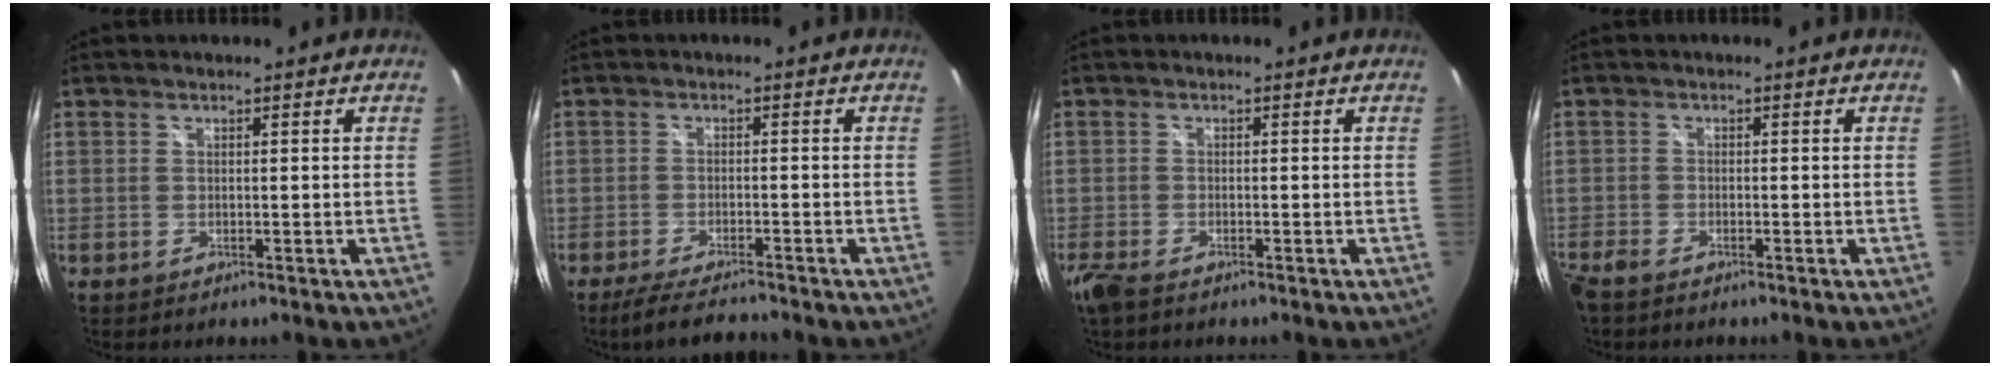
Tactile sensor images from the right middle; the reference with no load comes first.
{"total": 6.7, "force": [-5.8, 0.6, 3.2], "torque": [-0.078, -0.017, -0.100]}
{"total": 4.8, "force": [-3.5, 1.6, 2.8], "torque": [-0.077, -0.017, -0.072]}
{"total": 3.5, "force": [-2.9, 1.0, 1.7], "torque": [-0.049, -0.014, -0.058]}